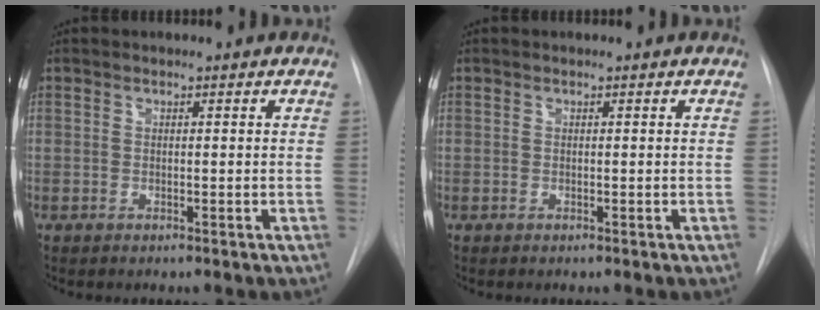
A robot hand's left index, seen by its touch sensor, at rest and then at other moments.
{"total": 0.0}